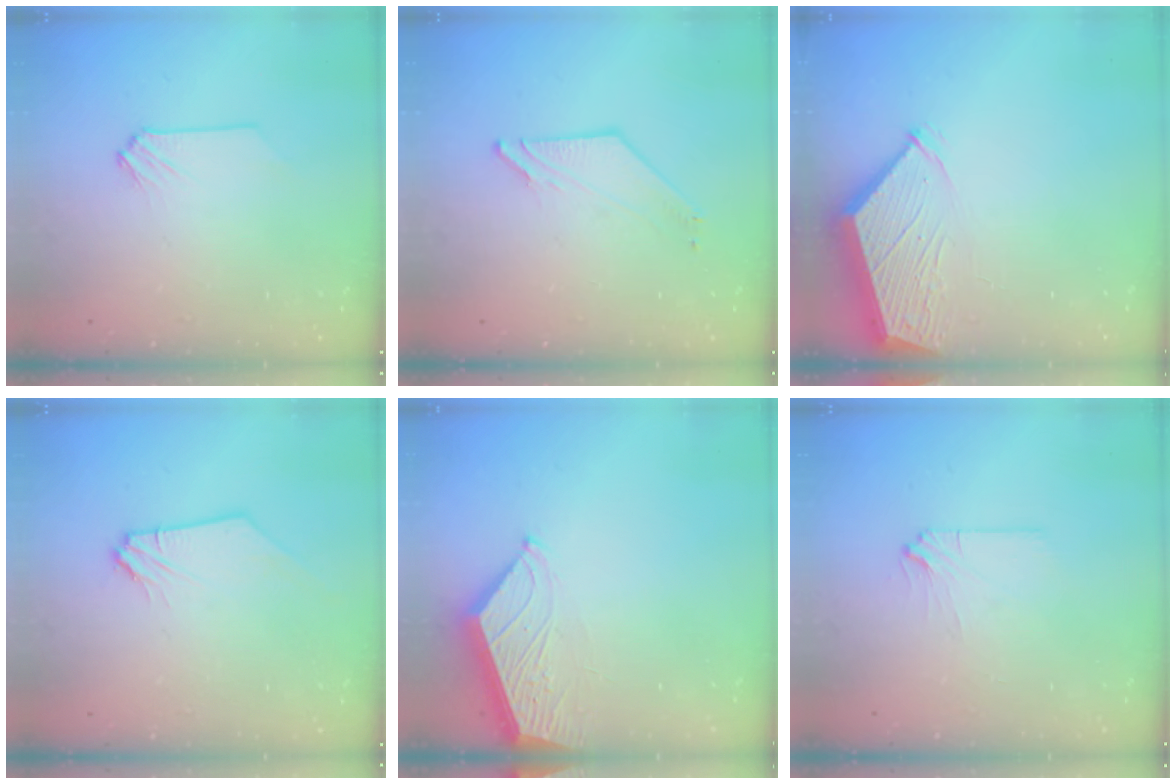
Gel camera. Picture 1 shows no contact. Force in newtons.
{"total": 2.7, "press": 2.7, "slide": 0.3}
{"total": 3.0, "press": 3.0, "slide": 0.3}
{"total": 1.2, "press": 1.2, "slide": 0.2}
{"total": 4.0, "press": 4.0, "slide": 0.5}
{"total": 2.5, "press": 2.5, "slide": 0.4}